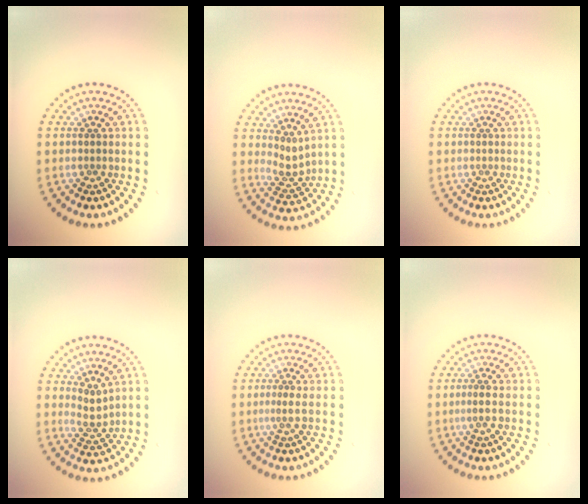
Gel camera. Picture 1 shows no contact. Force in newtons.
{"total": 2.1, "press": 1.5, "slide": 1.5}
{"total": 0.0}
{"total": 1.9, "press": 1.5, "slide": 1.2}
{"total": 1.0, "press": 0.4, "slide": 0.9}
{"total": 1.3, "press": 1.0, "slide": 0.9}